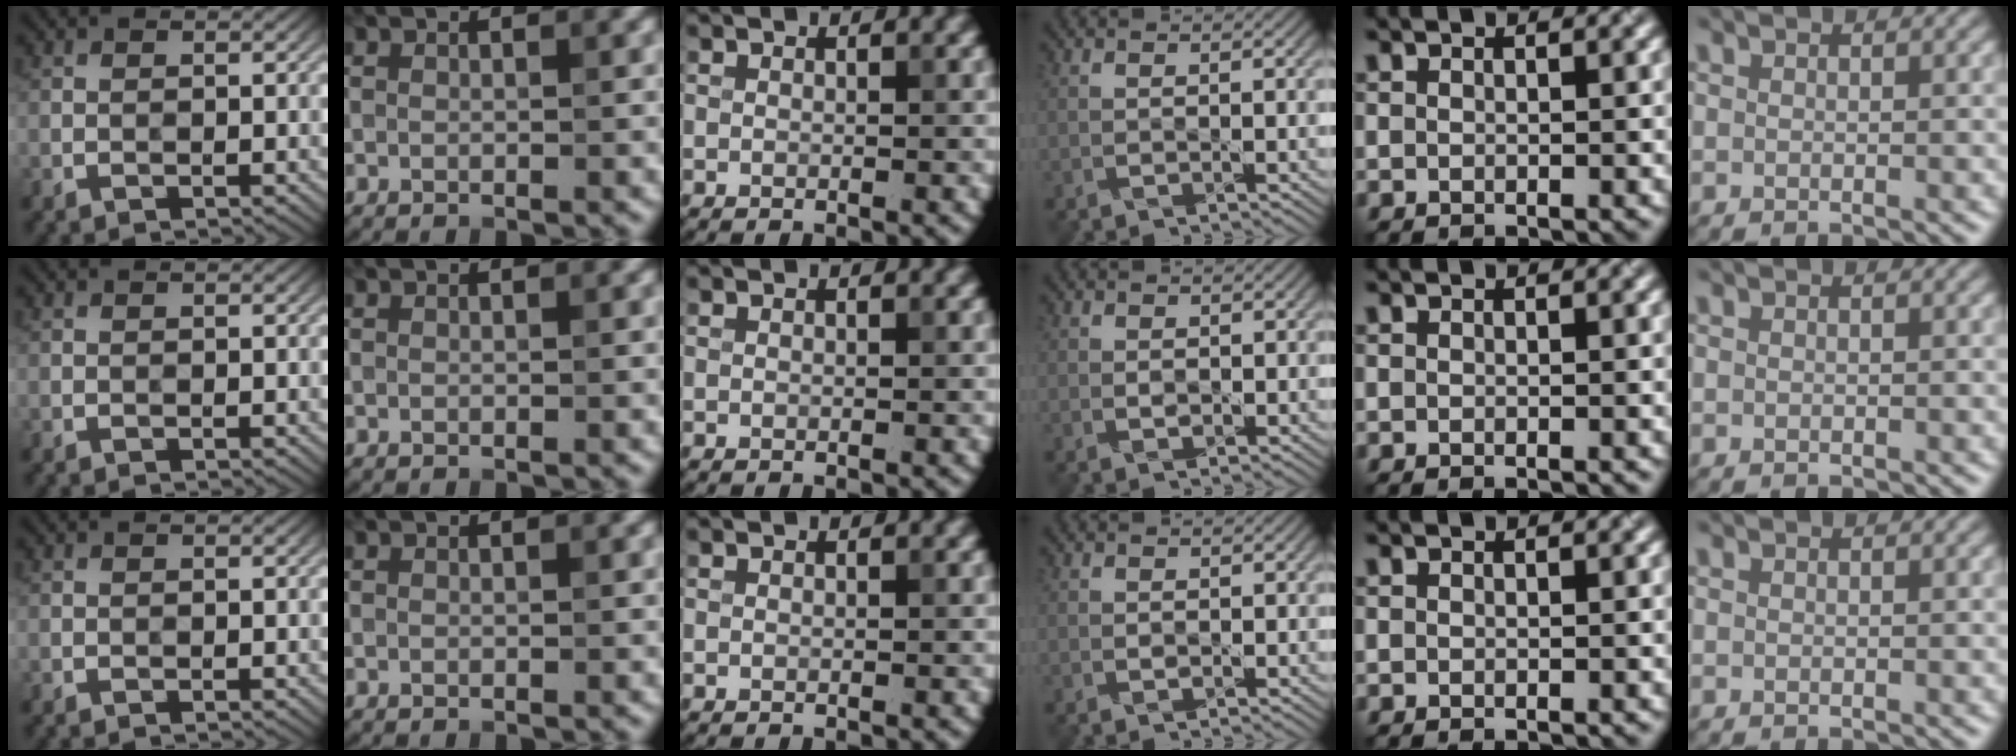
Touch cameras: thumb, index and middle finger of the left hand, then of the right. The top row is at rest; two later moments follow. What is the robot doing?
{"motion": "pour", "object": "bowl"}